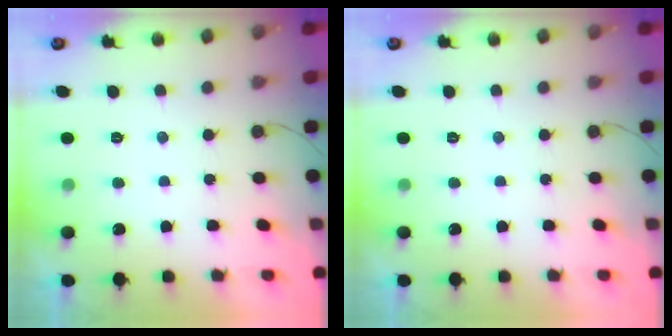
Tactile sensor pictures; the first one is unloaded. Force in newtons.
{"total": 0.0}